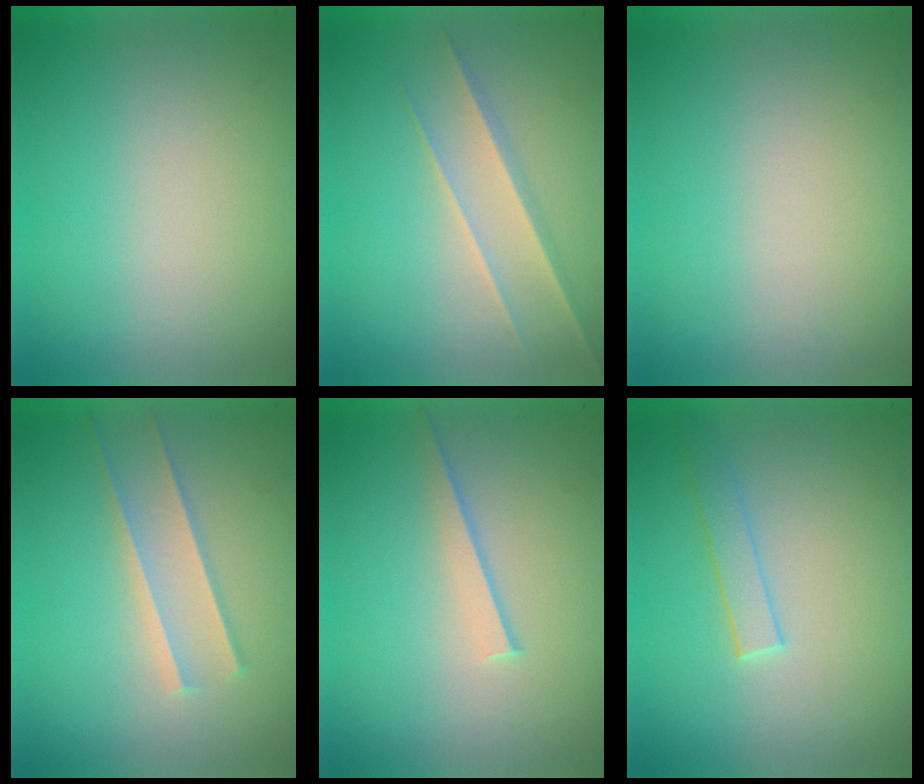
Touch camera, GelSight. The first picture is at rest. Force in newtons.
{"total": 1.5}
{"total": 0.0}
{"total": 1.7}
{"total": 1.1}
{"total": 1.5}